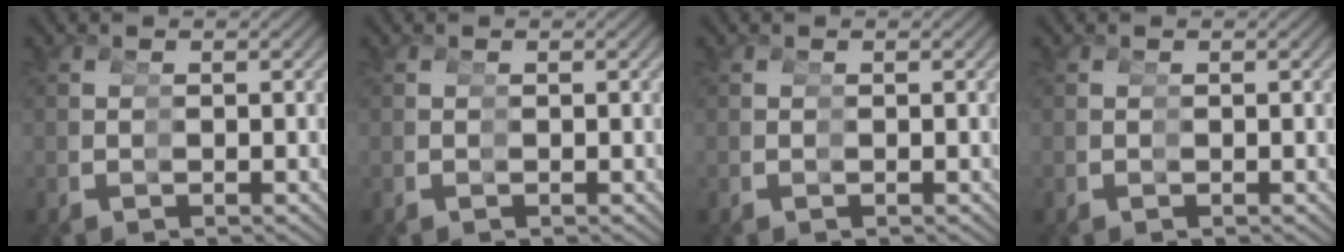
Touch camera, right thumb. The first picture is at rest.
{"total": 0.0}
{"total": 0.0}
{"total": 0.0}